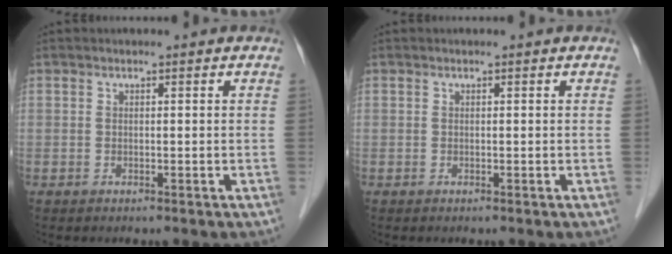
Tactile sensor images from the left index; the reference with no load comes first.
{"total": 0.0}